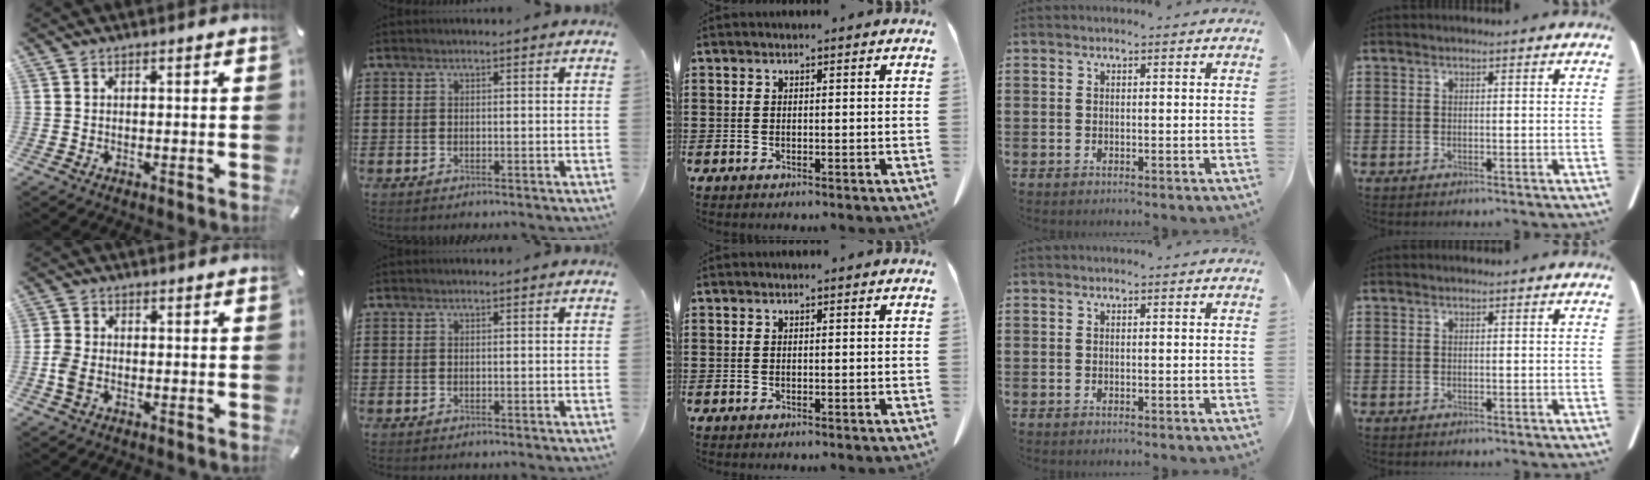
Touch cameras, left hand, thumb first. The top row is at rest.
{"thumb": {"total": 3.9, "force": [-1.3, 2.8, 2.5], "torque": [-0.054, 0.004, -0.023]}}